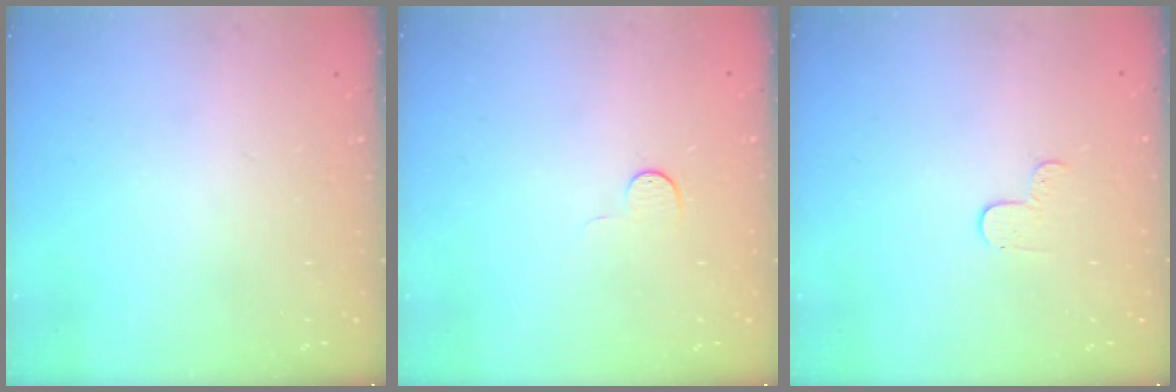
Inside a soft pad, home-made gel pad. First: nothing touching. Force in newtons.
{"total": 5.6, "press": 5.5, "slide": 0.6}
{"total": 3.3, "press": 3.3, "slide": 0.4}